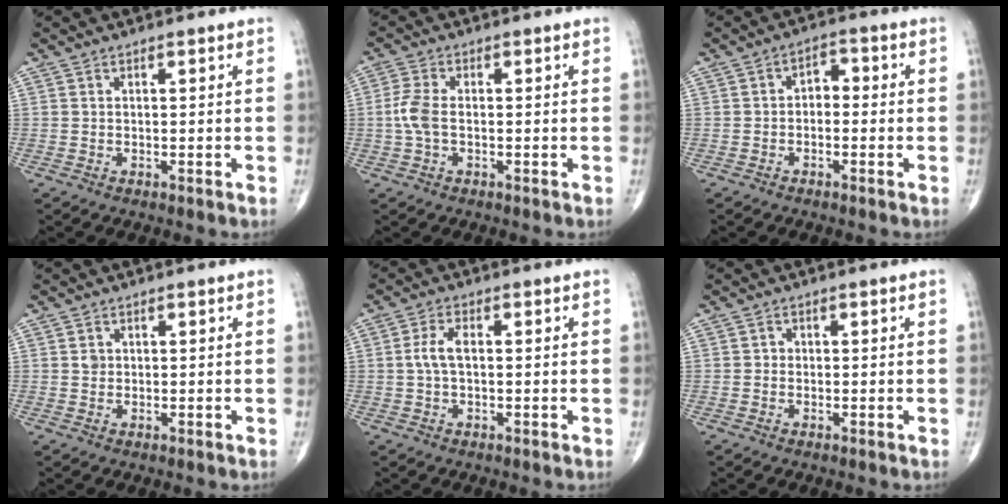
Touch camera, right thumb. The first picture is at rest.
{"total": 4.5, "force": [-0.4, 2.4, 3.8], "torque": [-0.100, 0.010, -0.013]}
{"total": 3.5, "force": [-0.5, 2.4, 2.4], "torque": [-0.017, 0.021, -0.019]}
{"total": 1.2, "force": [0.3, 1.0, 0.5], "torque": [0.000, 0.001, 0.005]}
{"total": 3.8, "force": [0.2, 1.8, 3.3], "torque": [-0.076, 0.010, 0.001]}
{"total": 0.9, "force": [-0.1, 0.9, 0.3], "torque": [0.003, 0.003, -0.006]}